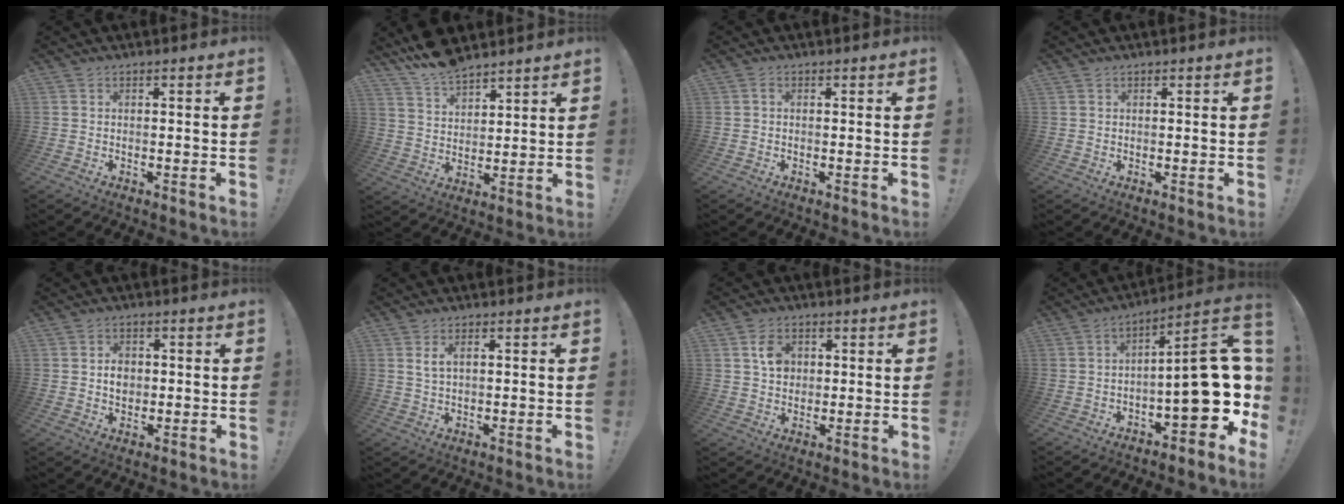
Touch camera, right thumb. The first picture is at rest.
{"total": 10.8, "force": [9.4, 4.8, 2.6], "torque": [-0.055, -0.071, 0.182]}
{"total": 0.8, "force": [0.1, 0.5, 0.7], "torque": [-0.007, 0.000, 0.000]}
{"total": 0.7, "force": [0.5, 0.4, 0.1], "torque": [0.005, -0.004, 0.009]}
{"total": 4.4, "force": [0.1, 3.8, 2.3], "torque": [-0.016, -0.002, -0.002]}
{"total": 3.9, "force": [1.8, 1.8, 3.0], "torque": [-0.051, 0.000, 0.031]}
{"total": 6.2, "force": [1.6, 4.9, 3.5], "torque": [-0.042, 0.002, 0.027]}
{"total": 20.8, "force": [-1.6, 7.1, 19.5], "torque": [-0.263, 0.010, -0.017]}